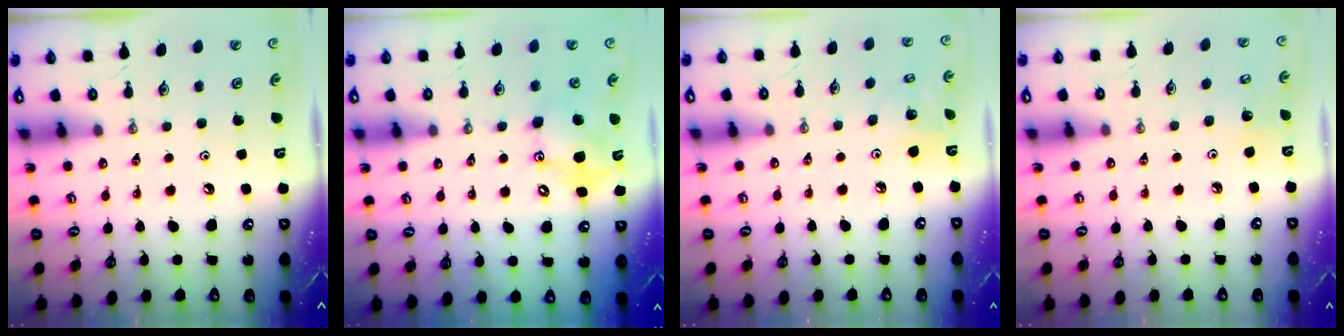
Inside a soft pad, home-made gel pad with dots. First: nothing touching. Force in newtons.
{"total": 12.0, "press": 11.7, "slide": 2.5}
{"total": 4.5, "press": 4.5, "slide": 0.4}
{"total": 3.5, "press": 3.5, "slide": 0.2}